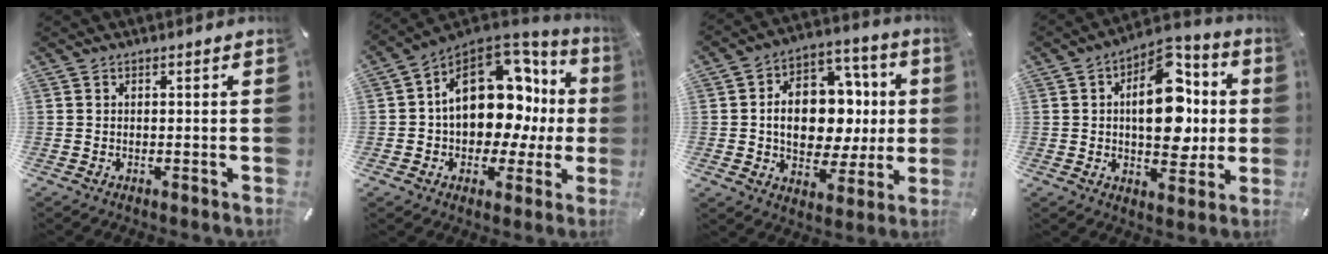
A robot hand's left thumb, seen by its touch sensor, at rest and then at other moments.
{"total": 18.9, "force": [4.4, 13.2, 12.7], "torque": [-0.181, -0.033, 0.082]}
{"total": 15.6, "force": [-0.3, 12.0, 9.9], "torque": [-0.161, 0.003, 0.003]}
{"total": 17.2, "force": [2.5, 10.6, 13.3], "torque": [-0.179, -0.011, 0.044]}